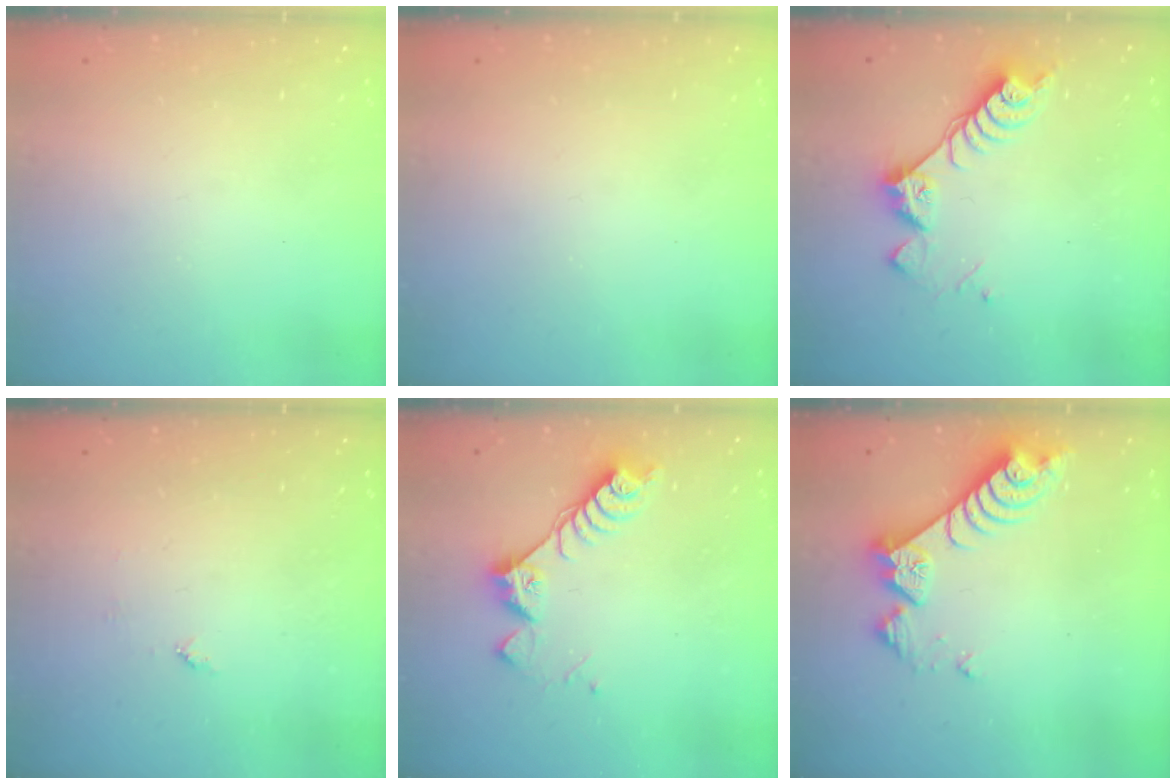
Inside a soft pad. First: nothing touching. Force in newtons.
{"total": 0.0}
{"total": 8.3, "press": 8.2, "slide": 0.7}
{"total": 4.3, "press": 4.3, "slide": 0.5}
{"total": 9.8, "press": 9.7, "slide": 1.1}
{"total": 8.1, "press": 8.0, "slide": 0.6}